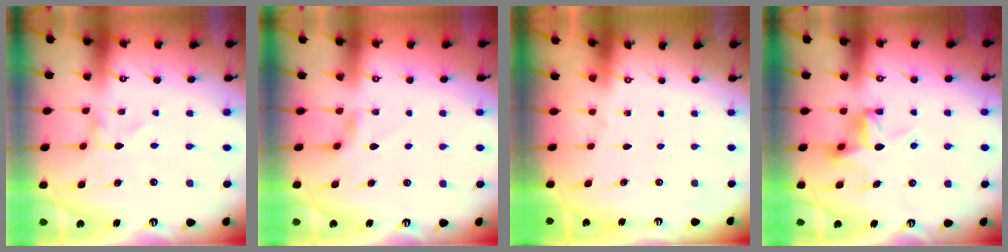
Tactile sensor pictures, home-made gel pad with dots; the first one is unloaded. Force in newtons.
{"total": 3.7, "press": 3.6, "slide": 0.6}
{"total": 0.0}
{"total": 10.4, "press": 10.4, "slide": 0.3}